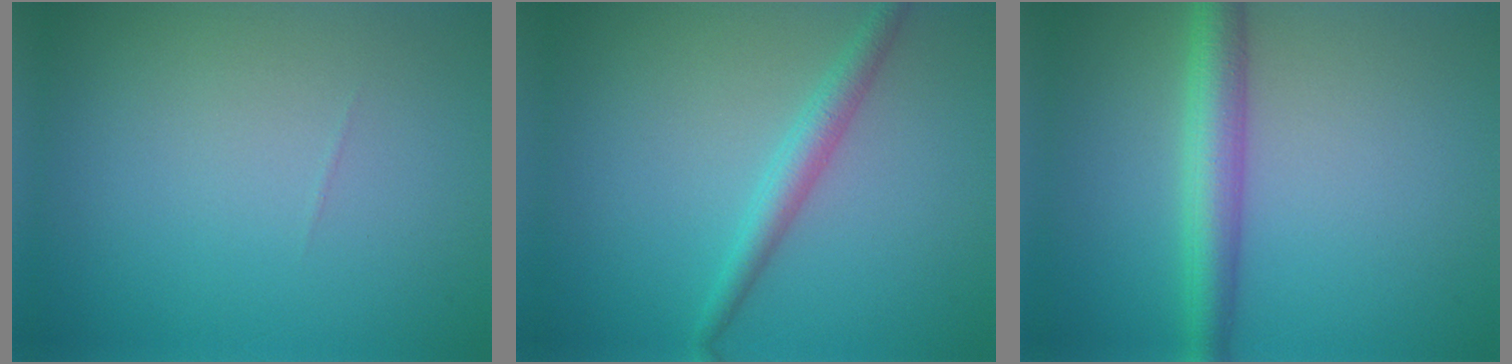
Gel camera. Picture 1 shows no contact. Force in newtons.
{"total": 2.3, "press": 2.3, "slide": 0.0}
{"total": 4.1, "press": 4.1, "slide": 0.1}